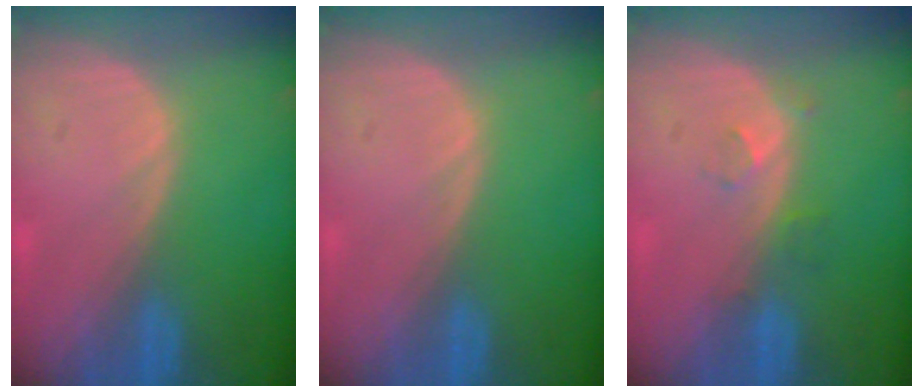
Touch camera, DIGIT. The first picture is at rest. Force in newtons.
{"total": 0.0}
{"total": 2.7, "press": 2.3, "slide": 1.5}